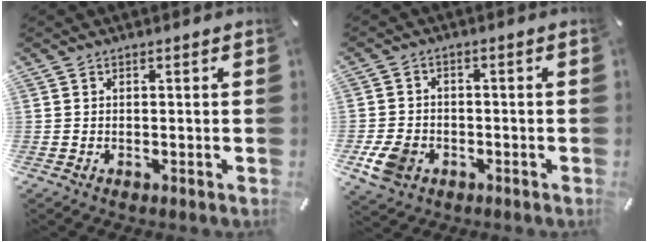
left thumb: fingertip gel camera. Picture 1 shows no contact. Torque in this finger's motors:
{"motor_torque": [0.25, 0.36, 0.05, 0.05, 0.12]}